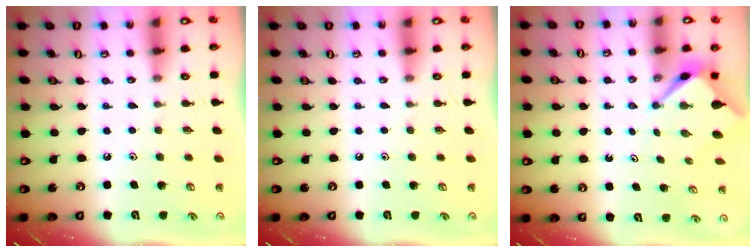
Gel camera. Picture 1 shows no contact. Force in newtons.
{"total": 0.0}
{"total": 3.1, "press": 3.1, "slide": 0.2}